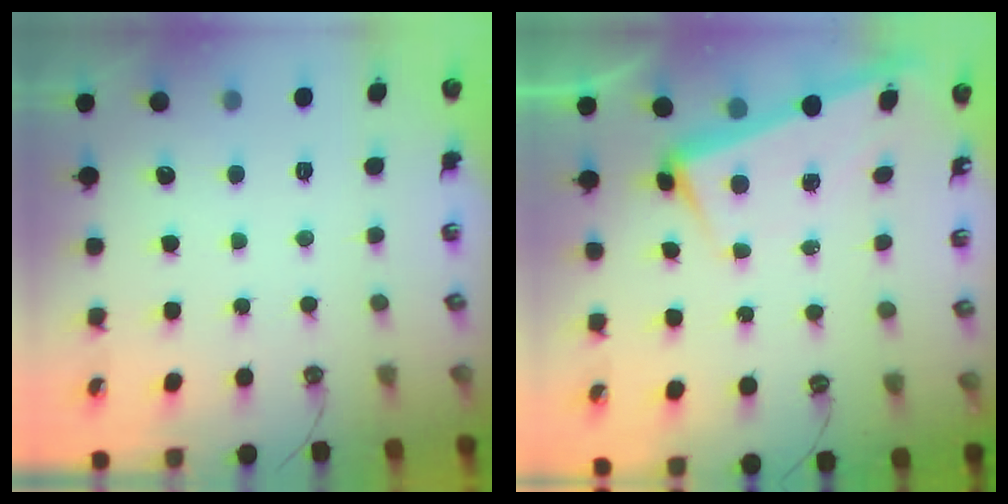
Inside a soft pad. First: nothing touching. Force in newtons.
{"total": 3.0, "press": 2.8, "slide": 0.8}